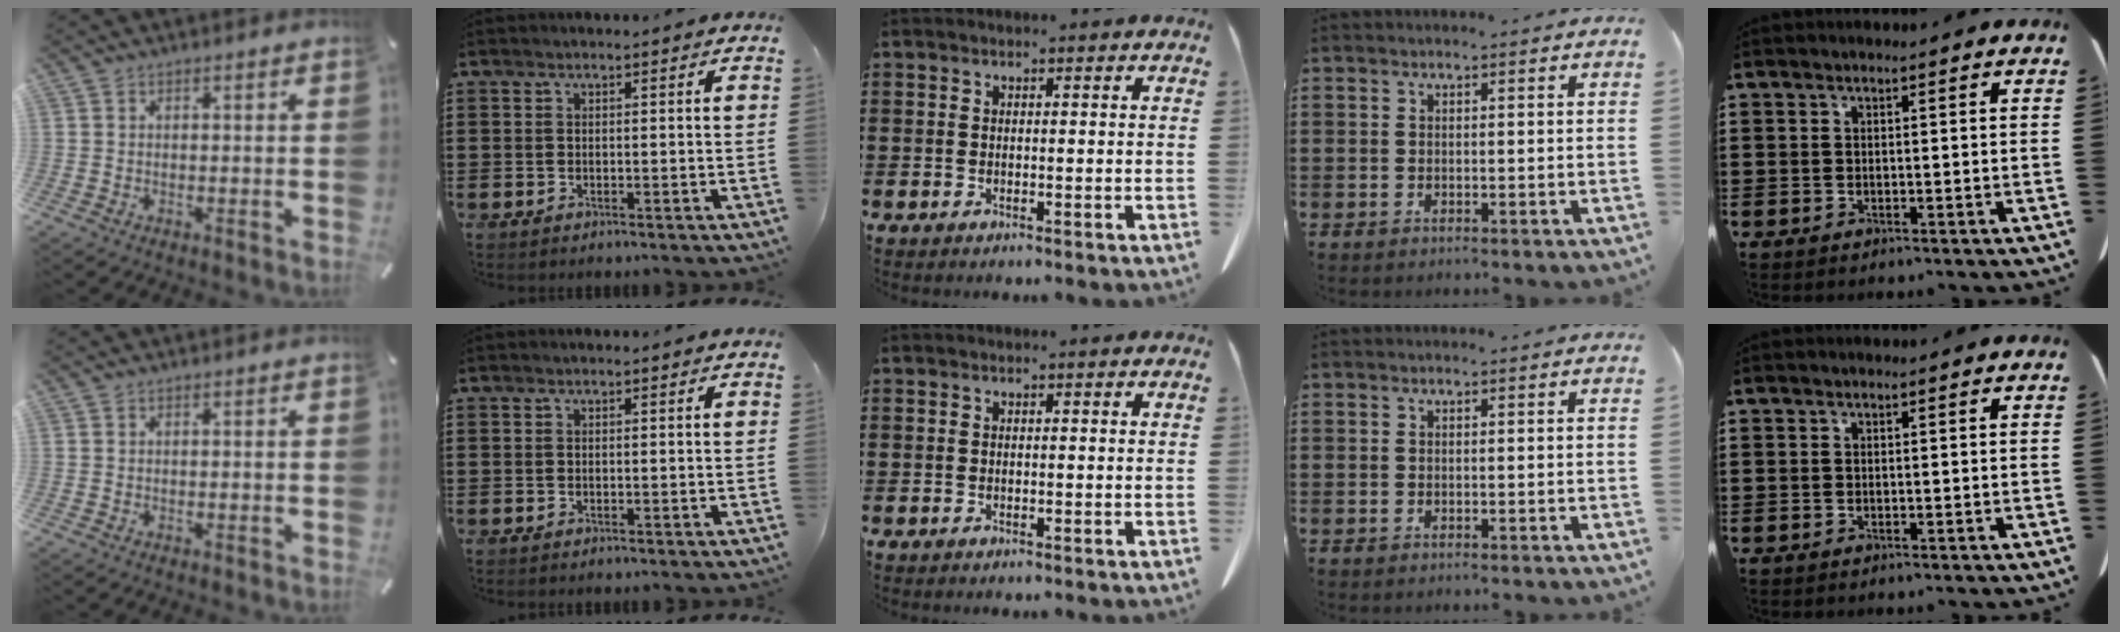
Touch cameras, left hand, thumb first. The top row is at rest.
{}